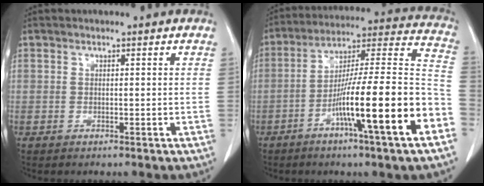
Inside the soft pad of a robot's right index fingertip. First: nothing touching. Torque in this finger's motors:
{"motor_torque": [2.14, 0.00, 1.05, 0.21]}